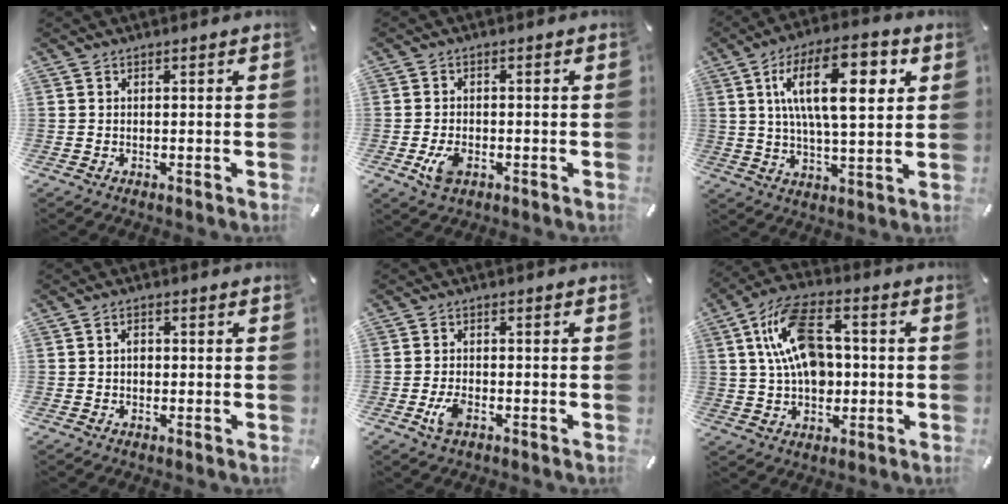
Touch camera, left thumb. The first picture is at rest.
{"total": 4.7, "force": [-1.8, 3.0, 3.1], "torque": [-0.078, 0.001, -0.036]}
{"total": 18.1, "force": [6.0, 7.5, 15.4], "torque": [-0.263, 0.002, 0.089]}
{"total": 1.9, "force": [0.0, 1.4, 1.3], "torque": [-0.026, 0.006, -0.002]}
{"total": 4.1, "force": [-1.8, 2.2, 3.0], "torque": [-0.075, 0.000, -0.037]}
{"total": 15.2, "force": [1.7, 10.1, 11.2], "torque": [-0.225, 0.014, 0.030]}